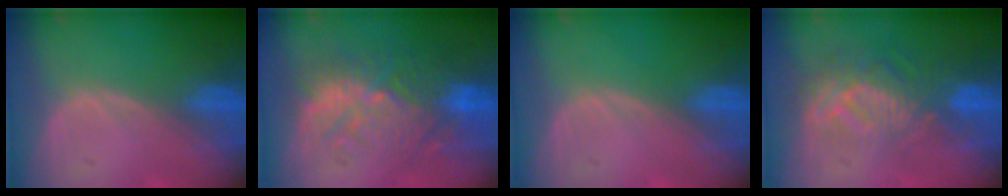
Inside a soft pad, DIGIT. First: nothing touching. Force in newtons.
{"total": 10.5, "press": 10.0, "slide": 3.5}
{"total": 0.0}
{"total": 9.5, "press": 8.3, "slide": 4.6}